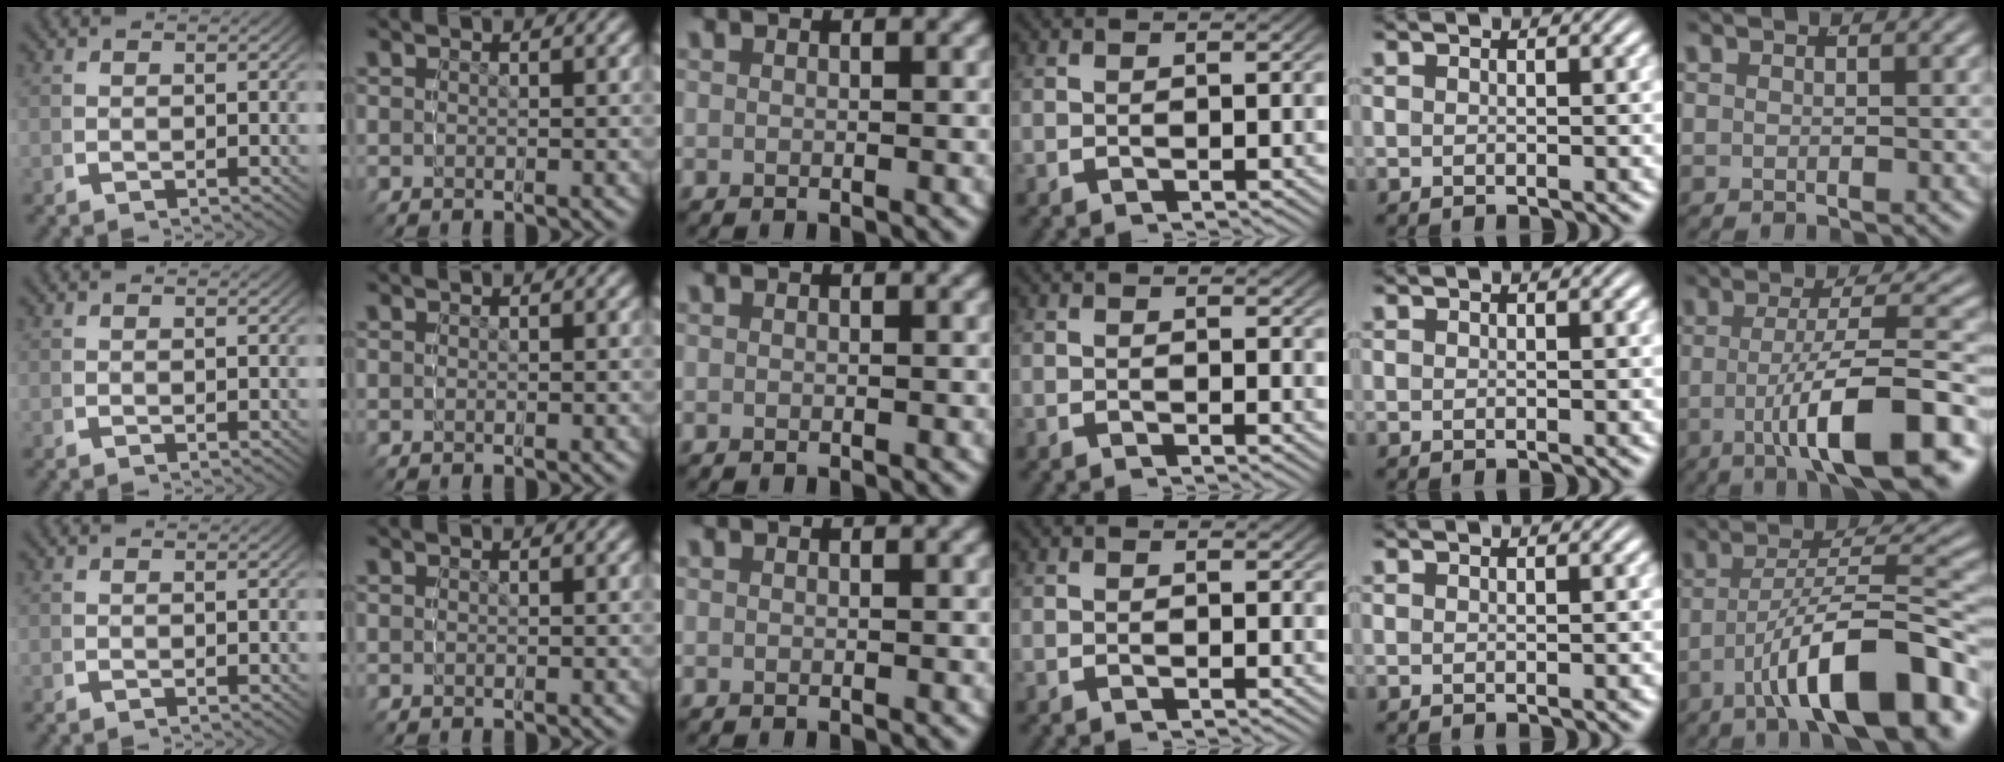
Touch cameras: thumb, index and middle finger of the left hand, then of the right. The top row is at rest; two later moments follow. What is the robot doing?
{"motion": "grasp_and_lifting", "object": "bottle"}